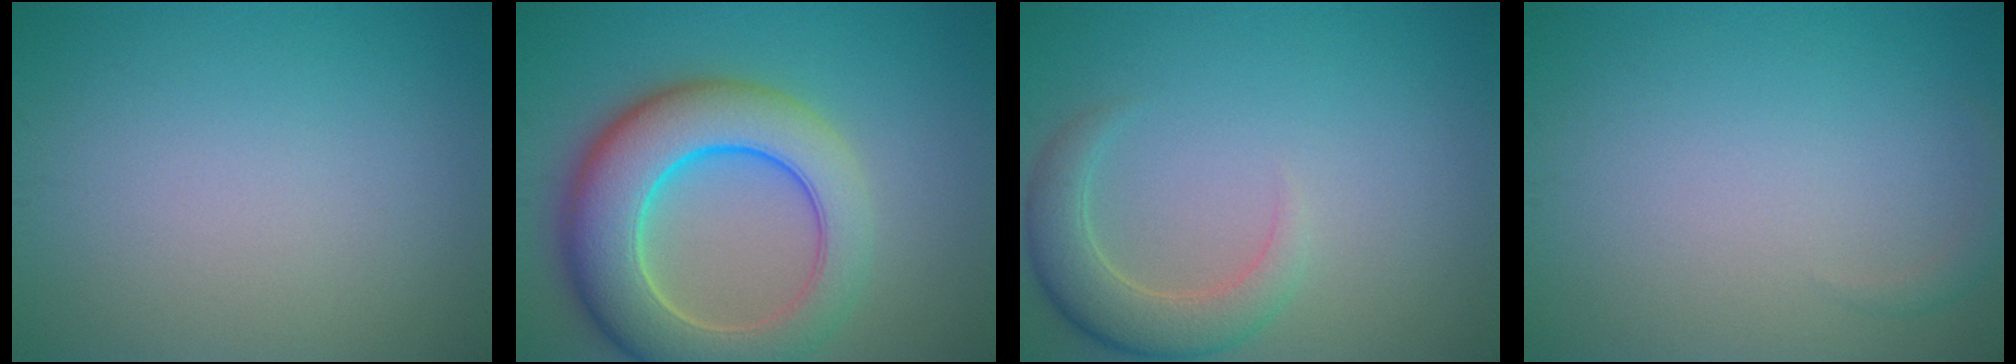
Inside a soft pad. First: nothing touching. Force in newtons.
{"total": 10.2, "press": 10.2, "slide": 0.3}
{"total": 3.9, "press": 3.9, "slide": 0.5}
{"total": 0.9, "press": 0.9, "slide": 0.1}